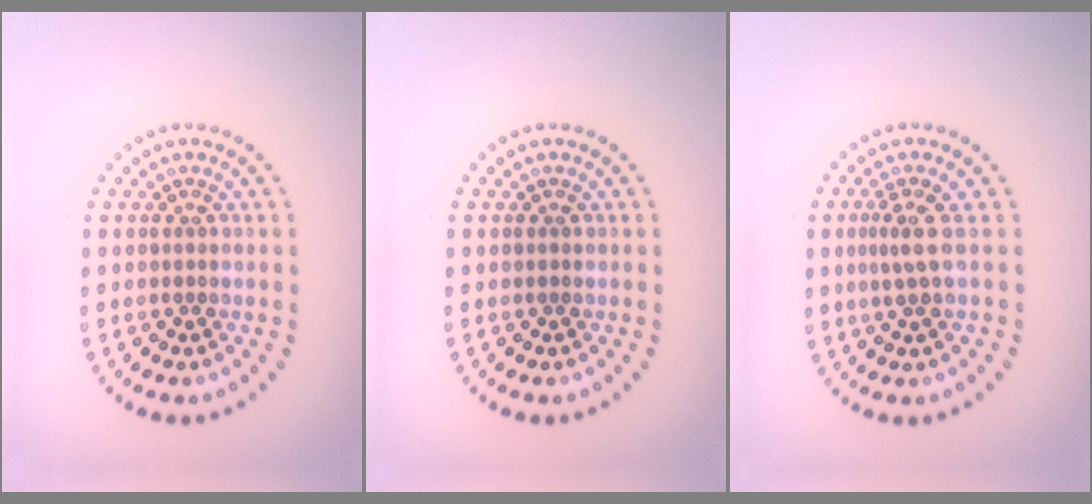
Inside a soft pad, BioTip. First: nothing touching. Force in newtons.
{"total": 0.0}
{"total": 2.1, "press": 1.5, "slide": 1.5}